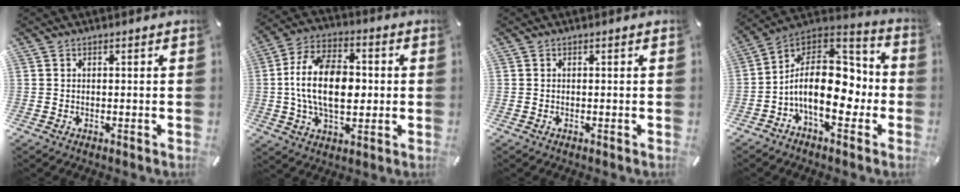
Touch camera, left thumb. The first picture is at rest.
{"total": 15.7, "force": [-0.1, 9.8, 12.3], "torque": [-0.247, 0.010, -0.005]}
{"total": 0.0}
{"total": 19.2, "force": [-3.3, 11.7, 14.9], "torque": [-0.260, -0.001, -0.053]}